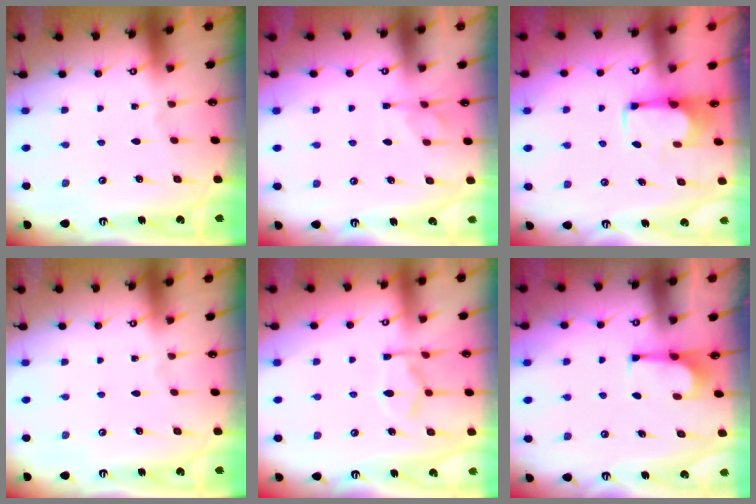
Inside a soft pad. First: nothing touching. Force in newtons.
{"total": 1.3, "press": 0.7, "slide": 1.2}
{"total": 1.7, "press": 1.5, "slide": 0.9}
{"total": 0.0}
{"total": 9.8, "press": 9.7, "slide": 1.4}
{"total": 2.1, "press": 1.9, "slide": 0.8}